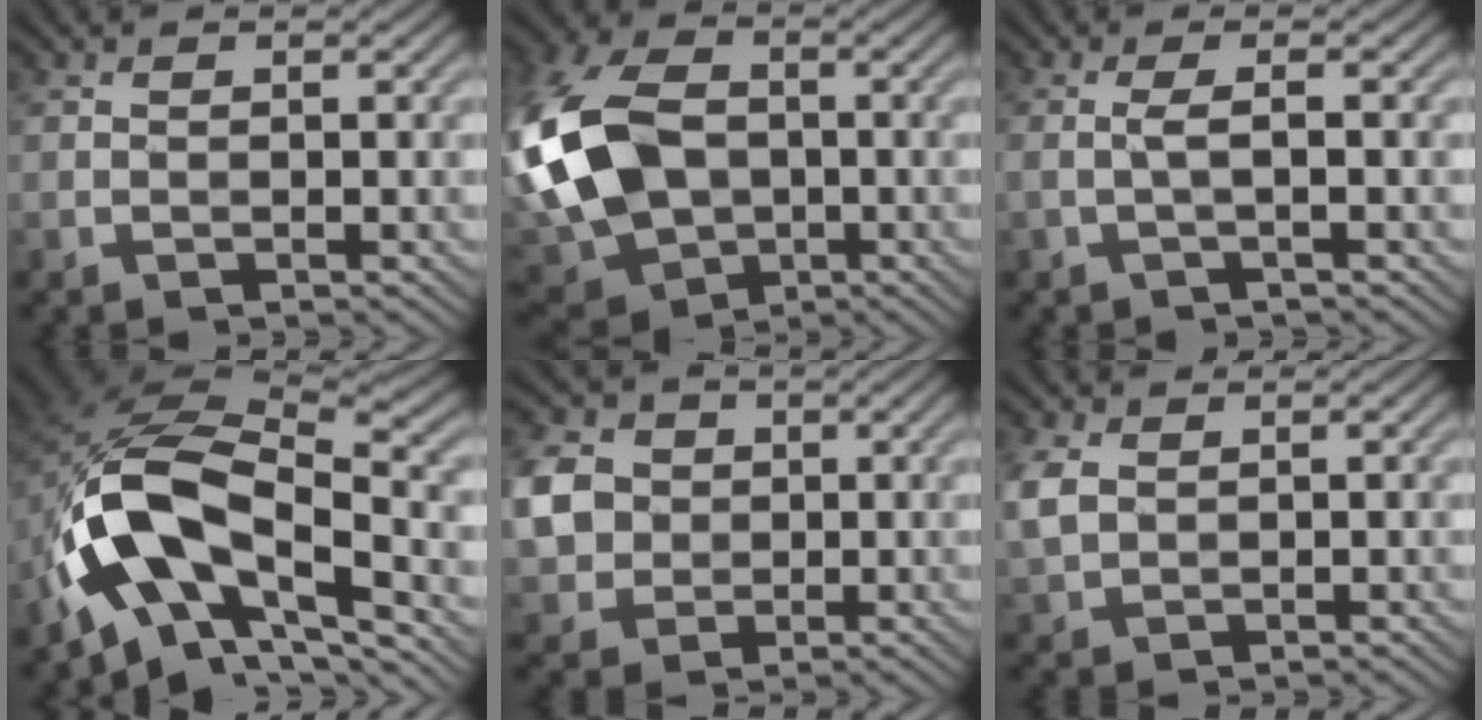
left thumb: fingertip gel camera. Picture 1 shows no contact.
{"total": 16.7, "force": [-1.7, 11.9, 11.7], "torque": [-0.308, -0.006, -0.040]}
{"total": 1.8, "force": [-0.3, 0.2, 1.7], "torque": [-0.031, 0.007, -0.016]}
{"total": 14.4, "force": [-5.2, 7.4, 11.2], "torque": [-0.219, -0.007, -0.107]}
{"total": 6.4, "force": [0.4, 5.8, 2.7], "torque": [-0.086, 0.003, 0.005]}
{"total": 3.4, "force": [0.8, 2.5, 2.2], "torque": [-0.069, 0.002, 0.018]}